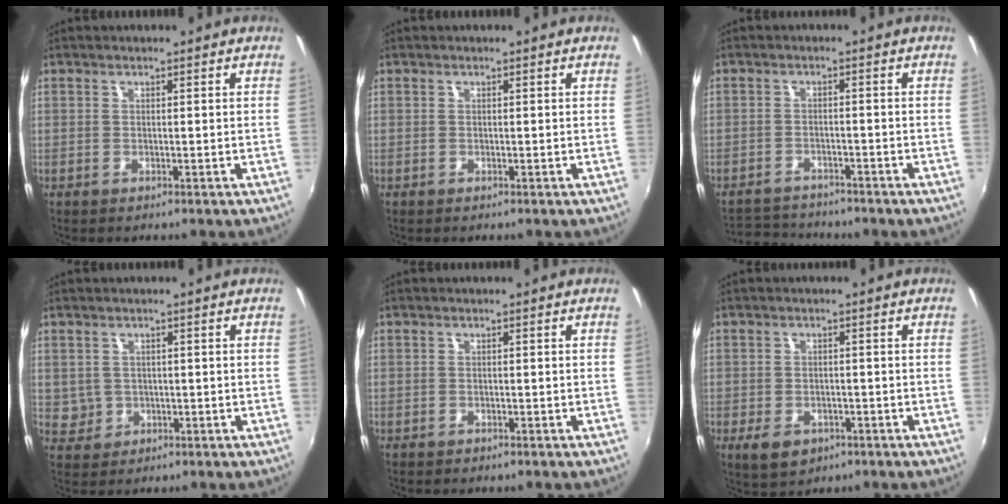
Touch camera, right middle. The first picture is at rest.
{"total": 0.0}
{"total": 6.8, "force": [-6.4, 1.8, 1.3], "torque": [-0.048, -0.001, -0.101]}
{"total": 3.4, "force": [0.1, 3.3, 0.7], "torque": [-0.011, 0.003, 0.008]}
{"total": 1.1, "force": [-0.9, 0.5, 0.3], "torque": [-0.011, -0.003, -0.014]}
{"total": 5.7, "force": [-2.9, 3.7, 3.2], "torque": [-0.072, -0.015, -0.044]}